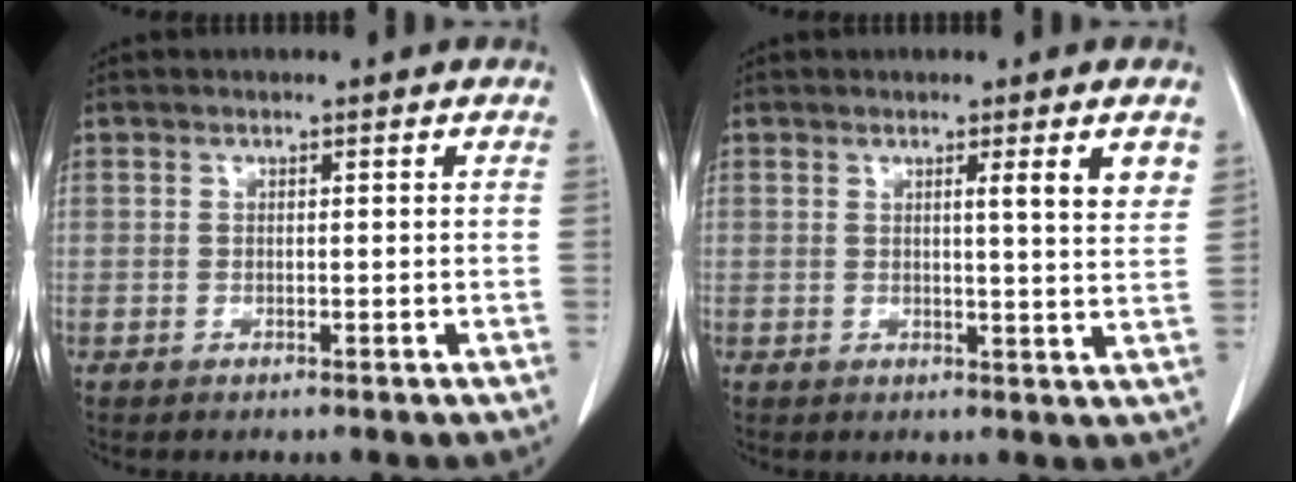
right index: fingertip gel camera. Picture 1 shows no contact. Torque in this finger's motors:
{"motor_torque": [0.60, 0.13, 0.08, 0.02]}